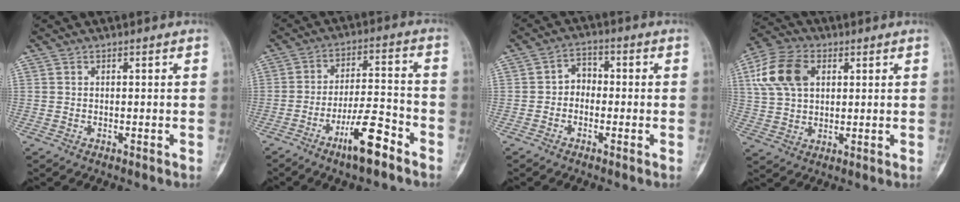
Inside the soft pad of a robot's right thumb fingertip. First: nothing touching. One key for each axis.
{"total": 10.3, "fx": -6.5, "fy": 2.5, "fz": 7.6, "tx": -0.132, "ty": 0.048, "tz": -0.109}
{"total": 4.0, "fx": -0.8, "fy": 3.3, "fz": 2.2, "tx": -0.014, "ty": 0.020, "tz": -0.028}
{"total": 12.2, "fx": 3.8, "fy": 8.1, "fz": 8.3, "tx": -0.153, "ty": 0.007, "tz": 0.070}